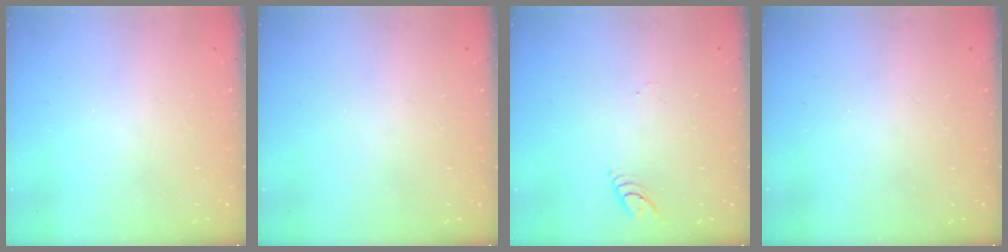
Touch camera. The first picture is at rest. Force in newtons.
{"total": 0.0}
{"total": 3.8, "press": 3.8, "slide": 0.4}
{"total": 0.0}